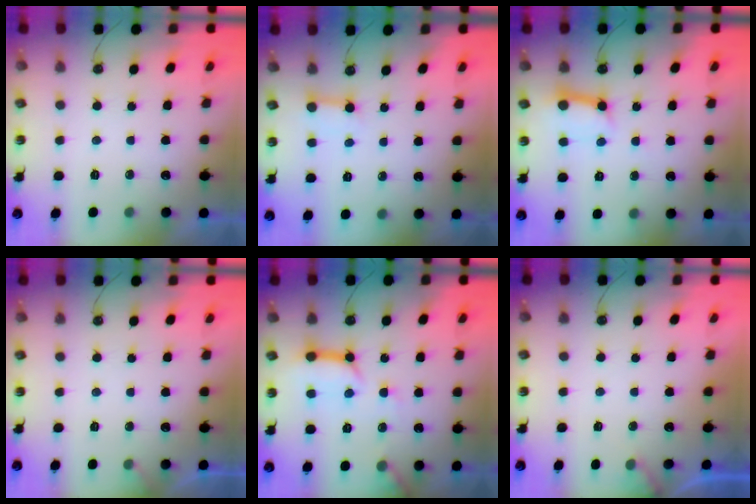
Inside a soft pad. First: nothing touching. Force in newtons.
{"total": 3.9, "press": 3.9, "slide": 0.4}
{"total": 10.6, "press": 10.5, "slide": 1.4}
{"total": 2.4, "press": 2.4, "slide": 0.2}
{"total": 11.8, "press": 11.7, "slide": 1.3}
{"total": 3.7, "press": 3.7, "slide": 0.3}